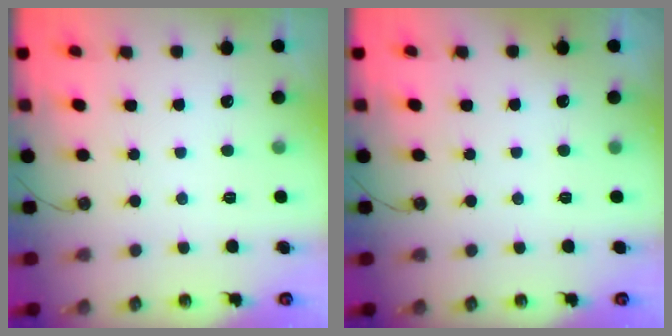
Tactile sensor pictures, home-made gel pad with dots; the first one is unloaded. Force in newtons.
{"total": 1.5, "press": 0.2, "slide": 1.5}